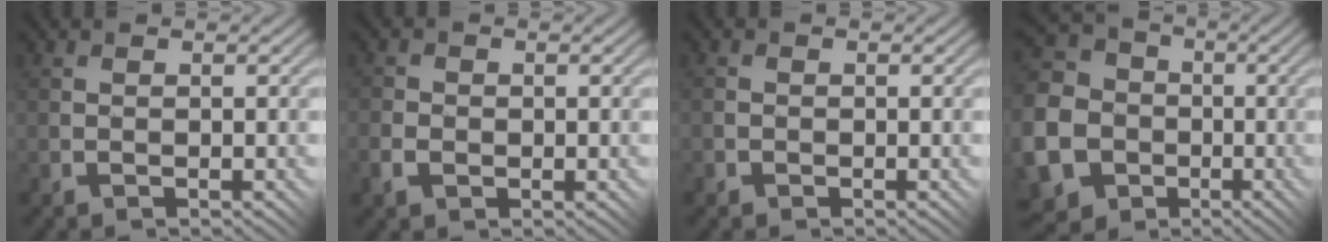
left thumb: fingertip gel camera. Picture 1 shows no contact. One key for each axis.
{"total": 3.0, "fx": -1.1, "fy": 2.4, "fz": 1.4, "tx": -0.032, "ty": -0.006, "tz": -0.027}
{"total": 1.2, "fx": -0.5, "fy": 1.1, "fz": -0.3, "tx": 0.011, "ty": 0.006, "tz": -0.016}
{"total": 20.6, "fx": -5.6, "fy": 18.9, "fz": 6.1, "tx": -0.224, "ty": -0.038, "tz": -0.127}